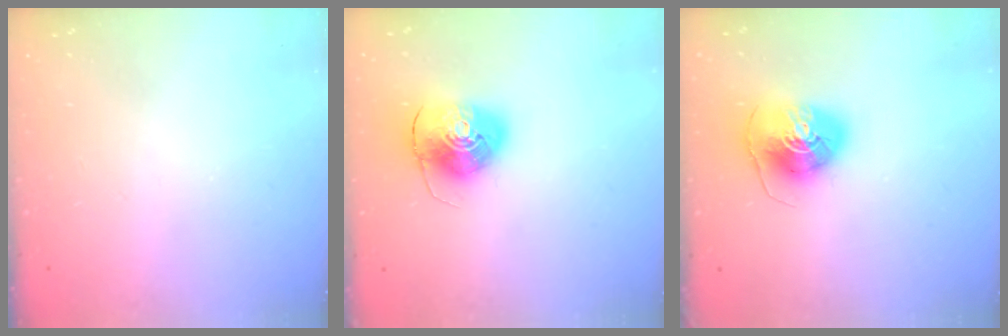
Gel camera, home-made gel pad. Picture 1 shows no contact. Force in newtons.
{"total": 9.2, "press": 9.0, "slide": 1.5}
{"total": 9.5, "press": 9.4, "slide": 1.3}